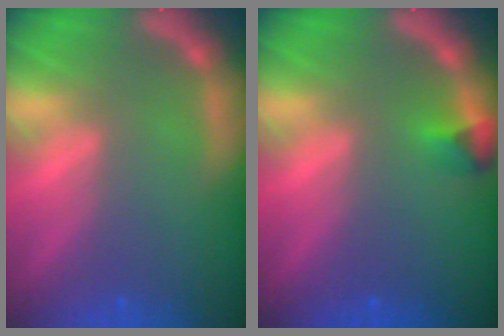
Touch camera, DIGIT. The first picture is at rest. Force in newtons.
{"total": 1.4}